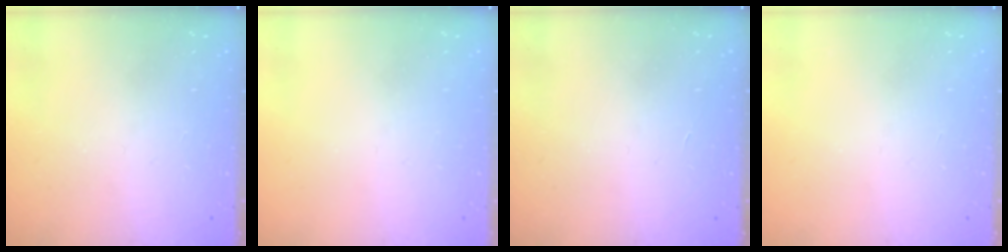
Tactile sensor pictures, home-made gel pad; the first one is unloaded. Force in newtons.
{"total": 0.0}
{"total": 1.6, "press": 1.6, "slide": 0.1}
{"total": 0.0}